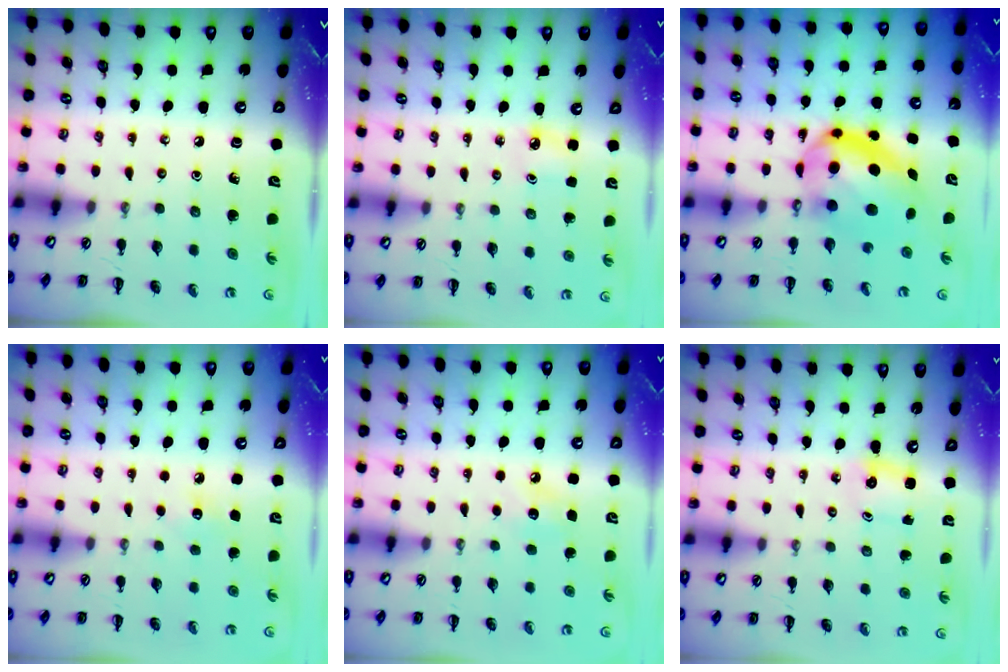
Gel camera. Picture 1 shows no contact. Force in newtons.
{"total": 4.2, "press": 3.9, "slide": 1.5}
{"total": 10.0, "press": 9.8, "slide": 2.2}
{"total": 6.0, "press": 5.8, "slide": 1.5}
{"total": 6.7, "press": 6.5, "slide": 1.6}
{"total": 1.8, "press": 1.7, "slide": 0.6}